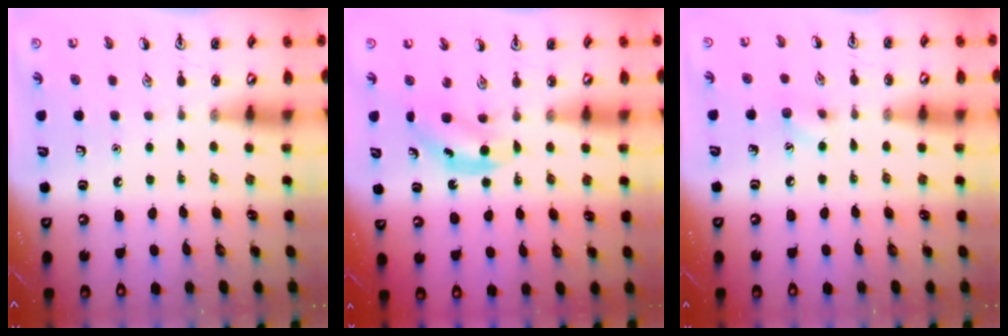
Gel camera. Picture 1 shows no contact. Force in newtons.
{"total": 4.1, "press": 4.1, "slide": 0.6}
{"total": 5.7, "press": 5.5, "slide": 1.8}